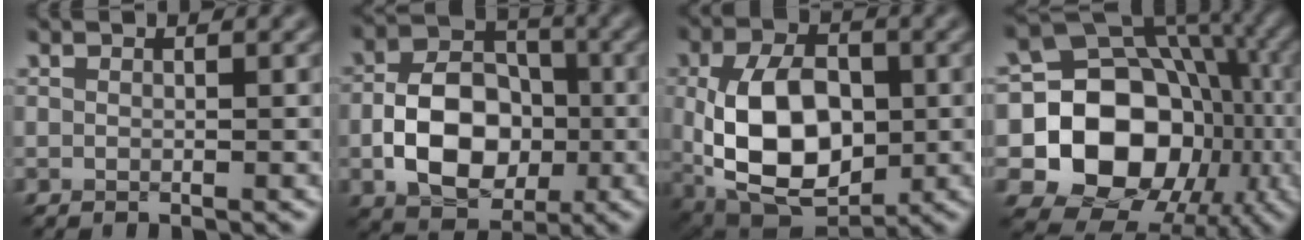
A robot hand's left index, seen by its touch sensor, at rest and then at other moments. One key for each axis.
{"total": 8.0, "fx": -1.8, "fy": 5.6, "fz": 5.5, "tx": -0.097, "ty": 0.004, "tz": -0.032}
{"total": 11.8, "fx": -1.0, "fy": 7.4, "fz": 9.1, "tx": -0.184, "ty": -0.013, "tz": -0.011}
{"total": 14.7, "fx": -2.8, "fy": 12.0, "fz": 8.0, "tx": -0.127, "ty": -0.008, "tz": -0.069}